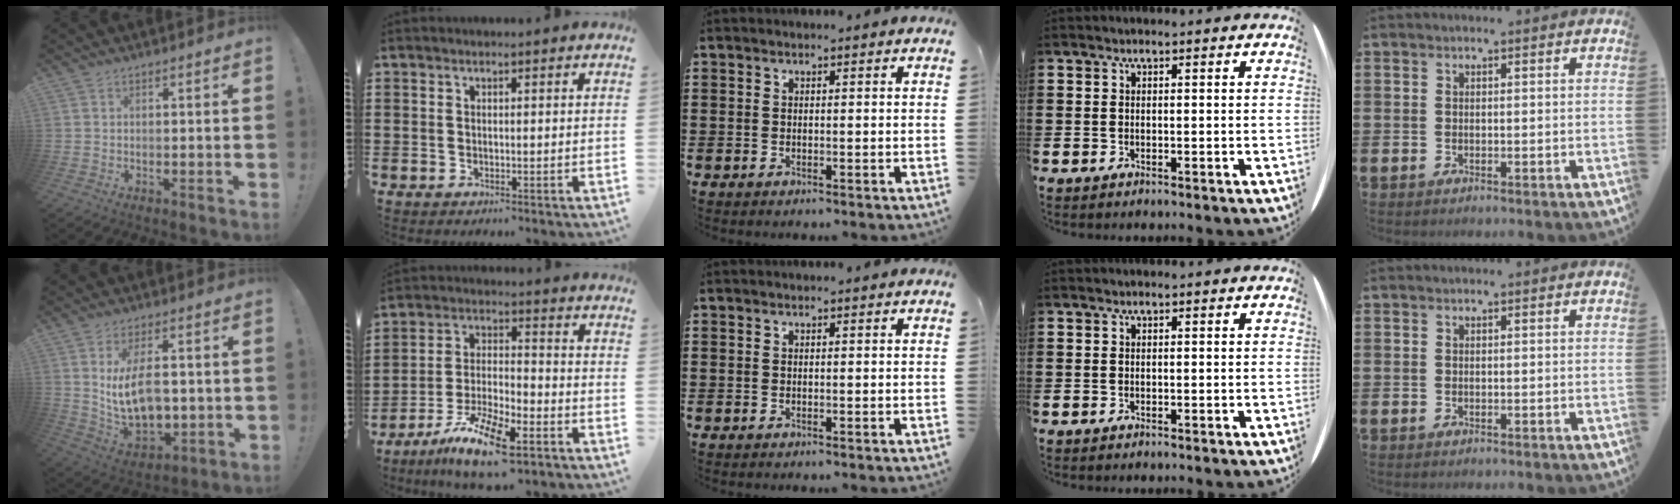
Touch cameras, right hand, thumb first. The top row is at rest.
{"thumb": {"total": 13.2, "force": [2.1, 7.6, 10.6], "torque": [-0.183, -0.022, 0.037]}, "index": {"total": 11.1, "force": [-7.6, 2.6, 7.7], "torque": [-0.163, 0.006, -0.146]}}